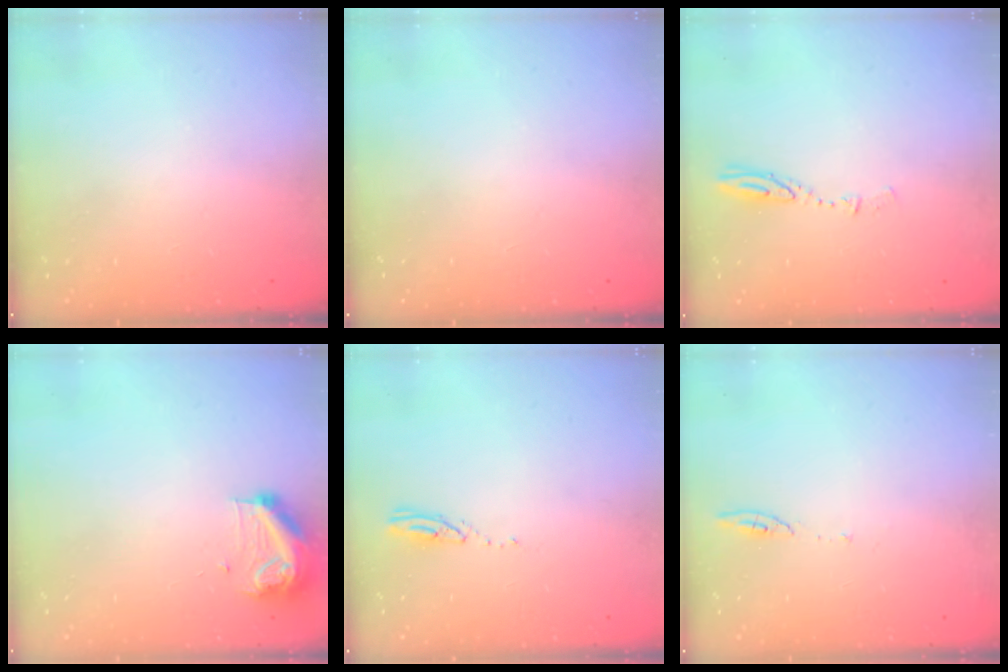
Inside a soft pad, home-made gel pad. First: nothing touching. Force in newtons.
{"total": 0.0}
{"total": 4.0, "press": 4.0, "slide": 0.3}
{"total": 9.8, "press": 9.8, "slide": 0.5}
{"total": 3.2, "press": 3.2, "slide": 0.2}
{"total": 4.8, "press": 4.8, "slide": 0.6}